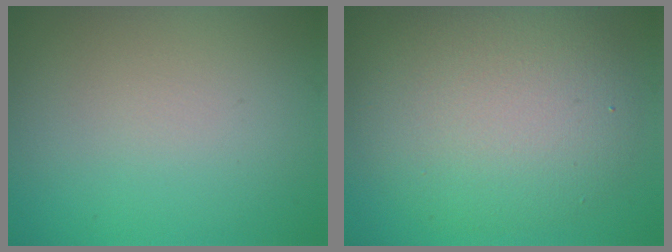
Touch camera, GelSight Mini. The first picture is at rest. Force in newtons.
{"total": 7.7, "press": 7.7, "slide": 0.7}